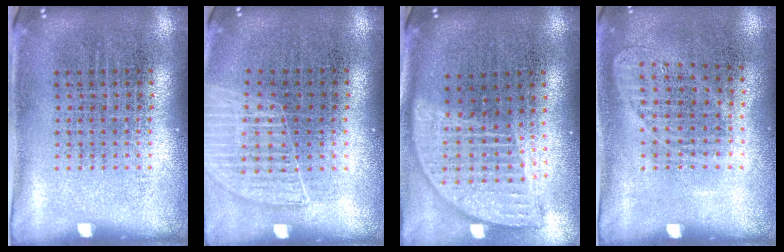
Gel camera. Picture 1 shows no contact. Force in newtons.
{"total": 1.1, "press": 1.1, "slide": 0.1}
{"total": 1.8, "press": 1.5, "slide": 1.1}
{"total": 0.9, "press": 0.8, "slide": 0.4}